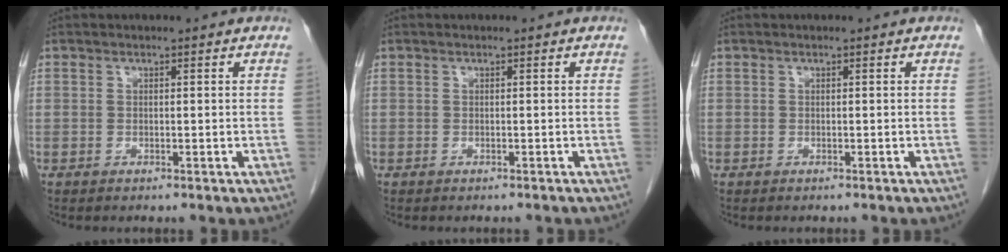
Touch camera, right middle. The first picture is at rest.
{"total": 0.8, "force": [-0.8, 0.1, 0.2], "torque": [-0.005, -0.002, -0.010]}
{"total": 0.0}